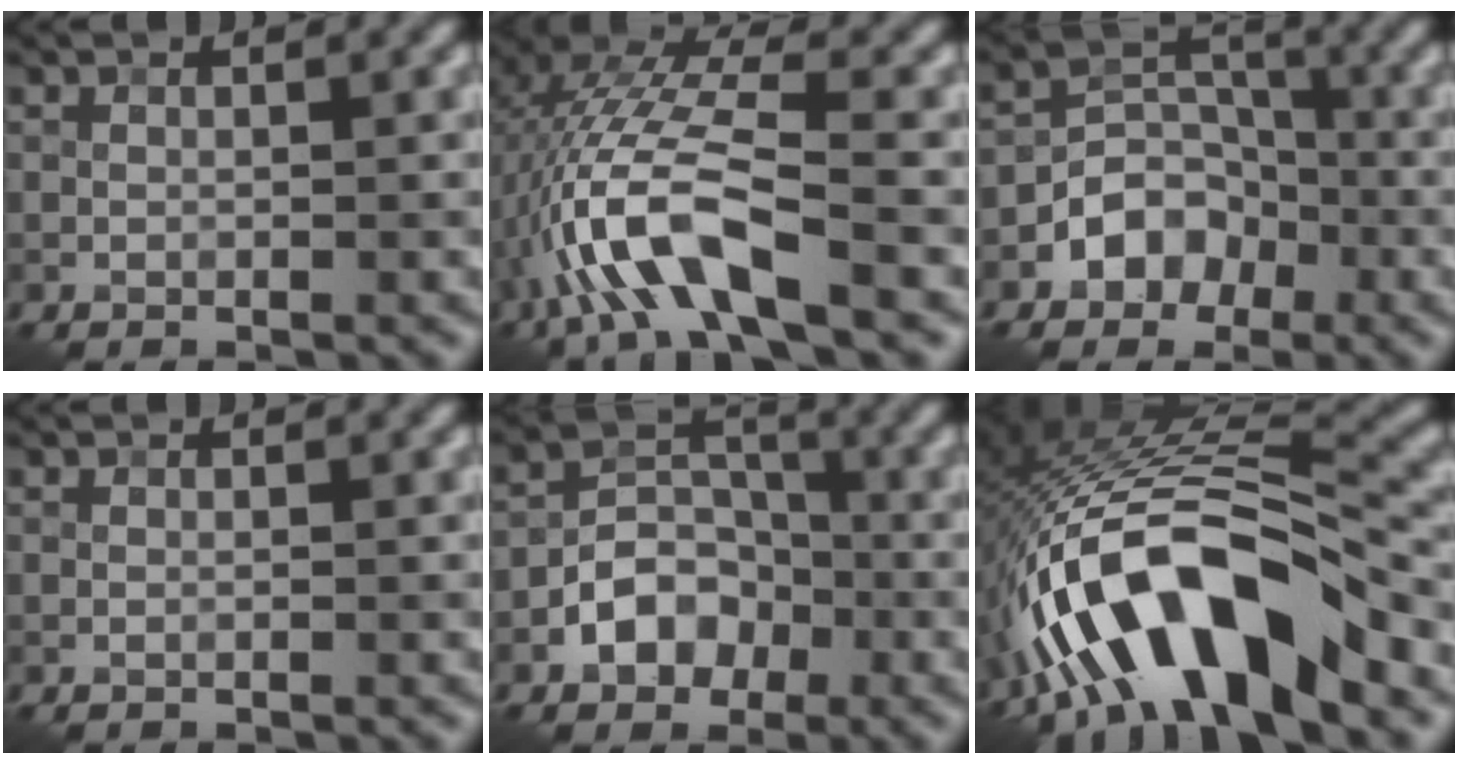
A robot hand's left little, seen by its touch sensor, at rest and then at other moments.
{"total": 9.5, "force": [-3.2, 3.0, 8.5], "torque": [-0.184, 0.011, -0.067]}
{"total": 4.3, "force": [-2.1, 3.3, 1.8], "torque": [-0.015, 0.007, -0.037]}
{"total": 0.0}
{"total": 4.6, "force": [-2.0, 3.4, 2.3], "torque": [-0.028, 0.003, -0.036]}
{"total": 13.5, "force": [-6.2, 4.7, 11.1], "torque": [-0.199, 0.016, -0.110]}